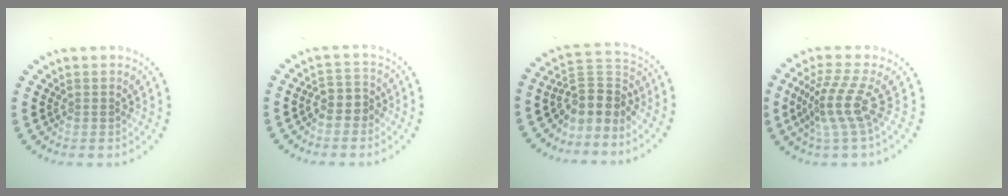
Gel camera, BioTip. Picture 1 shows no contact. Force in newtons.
{"total": 2.3, "press": 2.2, "slide": 0.9}
{"total": 3.9, "press": 3.1, "slide": 2.4}
{"total": 3.7, "press": 2.7, "slide": 2.6}